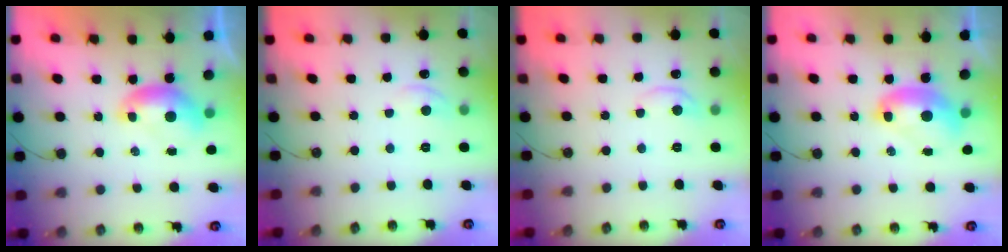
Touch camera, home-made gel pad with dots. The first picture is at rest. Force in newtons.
{"total": 0.8, "press": 0.2, "slide": 0.8}
{"total": 0.8, "press": 0.6, "slide": 0.5}
{"total": 3.2, "press": 3.2, "slide": 0.2}